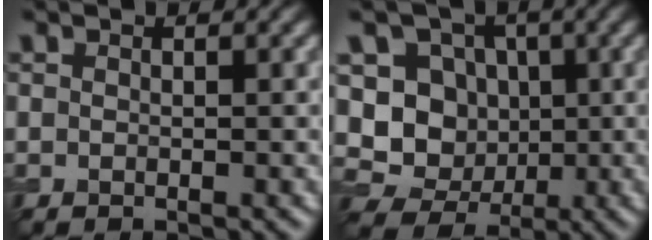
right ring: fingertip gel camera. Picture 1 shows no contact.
{"total": 8.0, "force": [0.4, 7.4, 3.0], "torque": [-0.042, 0.006, -0.020]}